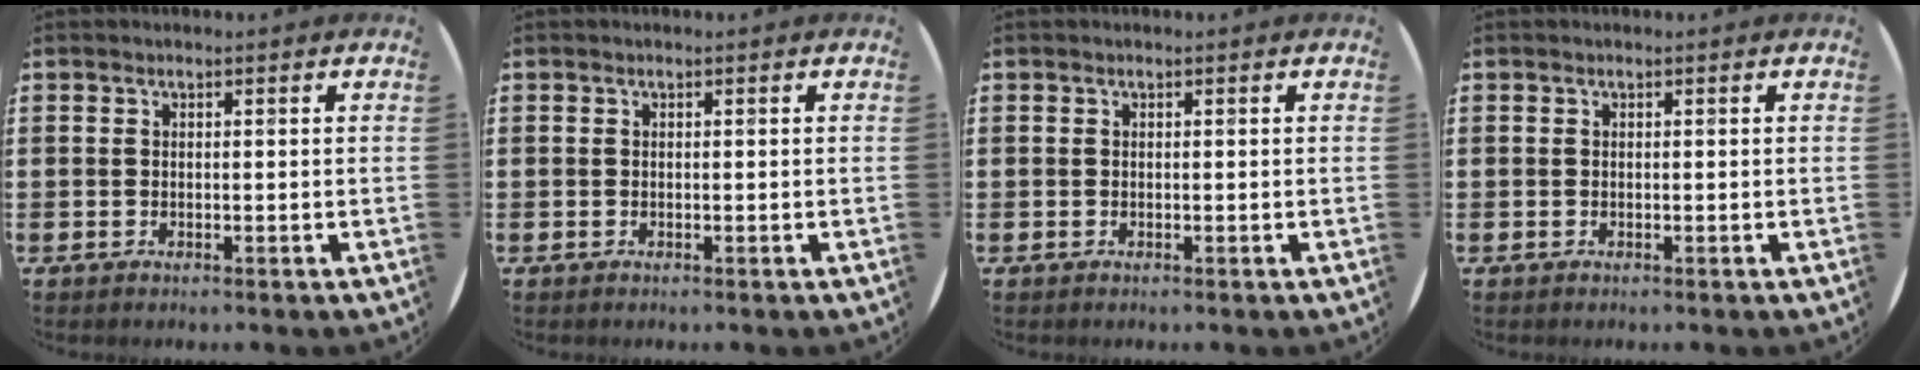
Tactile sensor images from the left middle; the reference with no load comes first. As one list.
[{"total": 0.0}, {"total": 0.0}, {"total": 0.0}]